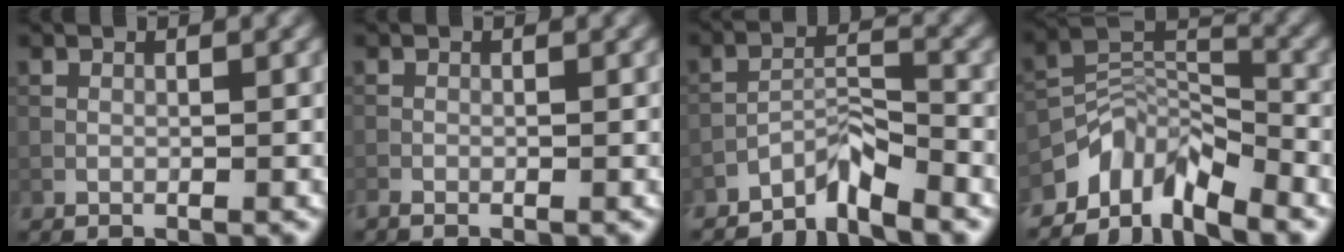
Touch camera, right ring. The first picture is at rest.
{"total": 0.5, "force": [-0.5, 0.1, 0.2], "torque": [-0.002, -0.002, -0.012]}
{"total": 3.2, "force": [-2.9, 0.4, 1.4], "torque": [-0.020, 0.012, -0.058]}
{"total": 5.9, "force": [-4.7, 2.3, 2.6], "torque": [-0.033, -0.003, -0.098]}